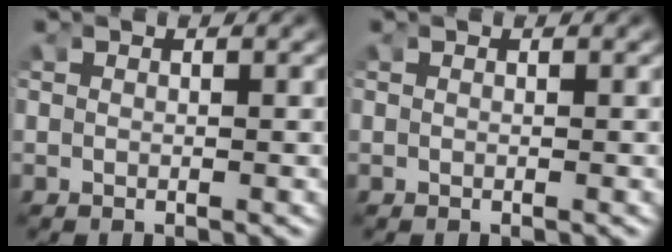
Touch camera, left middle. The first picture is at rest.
{"total": 0.0}